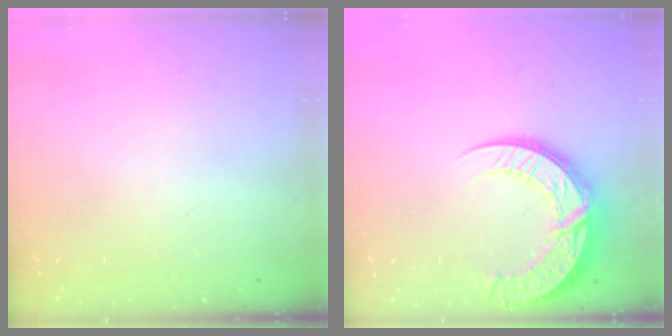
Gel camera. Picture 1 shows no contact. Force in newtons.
{"total": 16.6, "press": 16.5, "slide": 1.4}